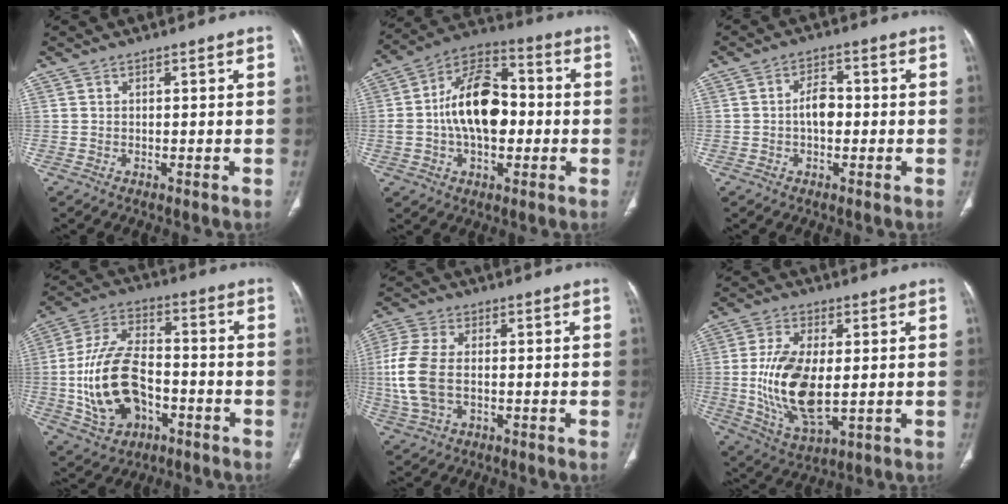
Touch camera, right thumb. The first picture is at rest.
{"total": 17.1, "force": [-0.6, 10.2, 13.6], "torque": [-0.212, 0.034, -0.018]}
{"total": 4.6, "force": [-0.4, 2.8, 3.6], "torque": [-0.051, 0.013, -0.014]}
{"total": 17.3, "force": [-4.2, 10.8, 12.9], "torque": [-0.243, 0.032, -0.072]}
{"total": 10.8, "force": [-0.8, 6.4, 8.7], "torque": [-0.213, 0.008, -0.016]}
{"total": 15.2, "force": [-0.4, 7.5, 13.2], "torque": [-0.257, -0.017, 0.002]}